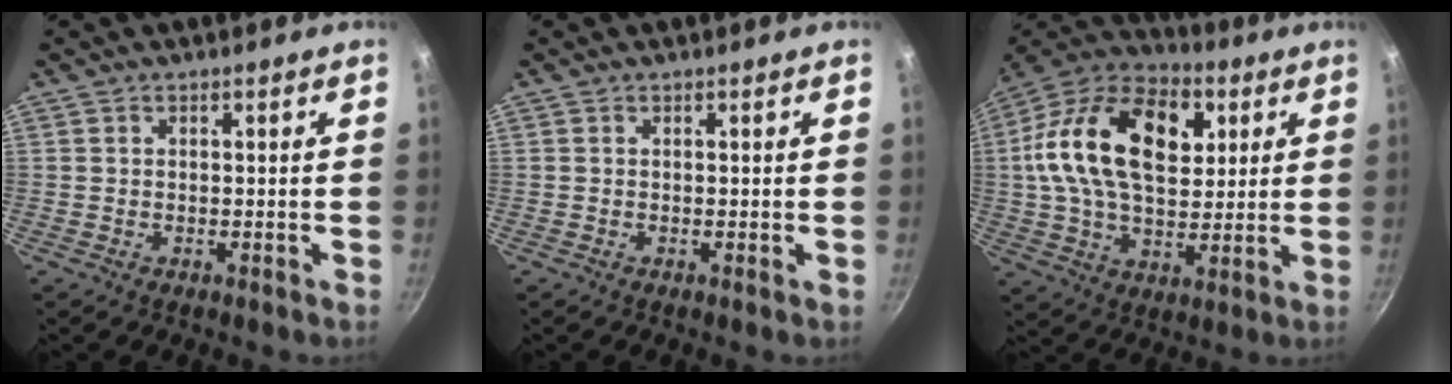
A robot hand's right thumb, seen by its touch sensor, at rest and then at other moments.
{"total": 0.0}
{"total": 24.3, "force": [5.6, 15.0, 18.2], "torque": [-0.300, 0.011, 0.079]}